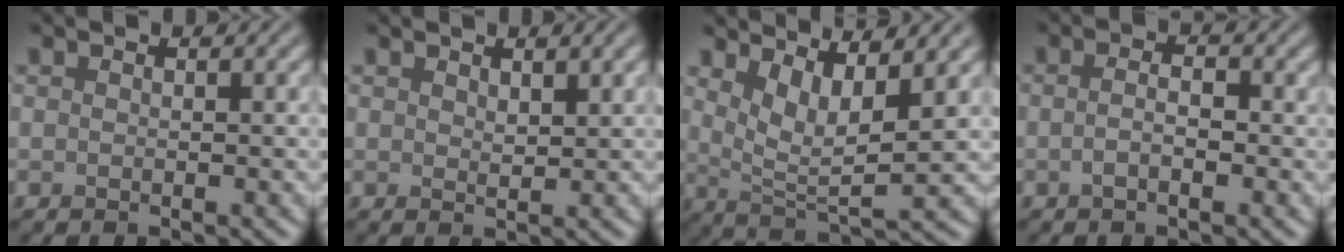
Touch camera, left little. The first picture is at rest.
{"total": 1.7, "force": [1.1, 0.6, 1.1], "torque": [-0.019, -0.004, 0.023]}
{"total": 5.0, "force": [2.5, 1.5, 4.1], "torque": [-0.079, -0.011, 0.050]}
{"total": 2.0, "force": [-0.4, 0.7, 1.8], "torque": [-0.028, -0.003, -0.013]}